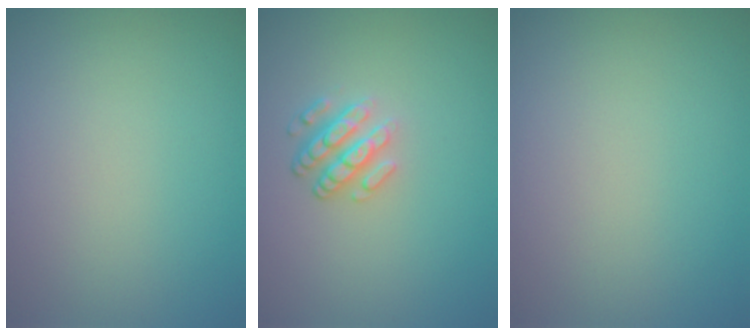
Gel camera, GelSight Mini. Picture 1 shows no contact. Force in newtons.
{"total": 2.8, "press": 2.3, "slide": 1.5}
{"total": 0.0}